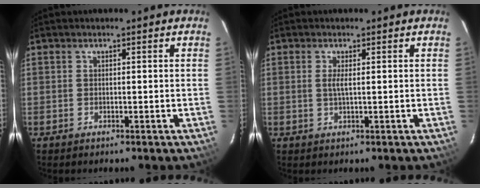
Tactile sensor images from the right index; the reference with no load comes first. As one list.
[{"total": 1.5, "force": [0.3, 0.1, 1.4], "torque": [-0.030, -0.001, 0.003]}]